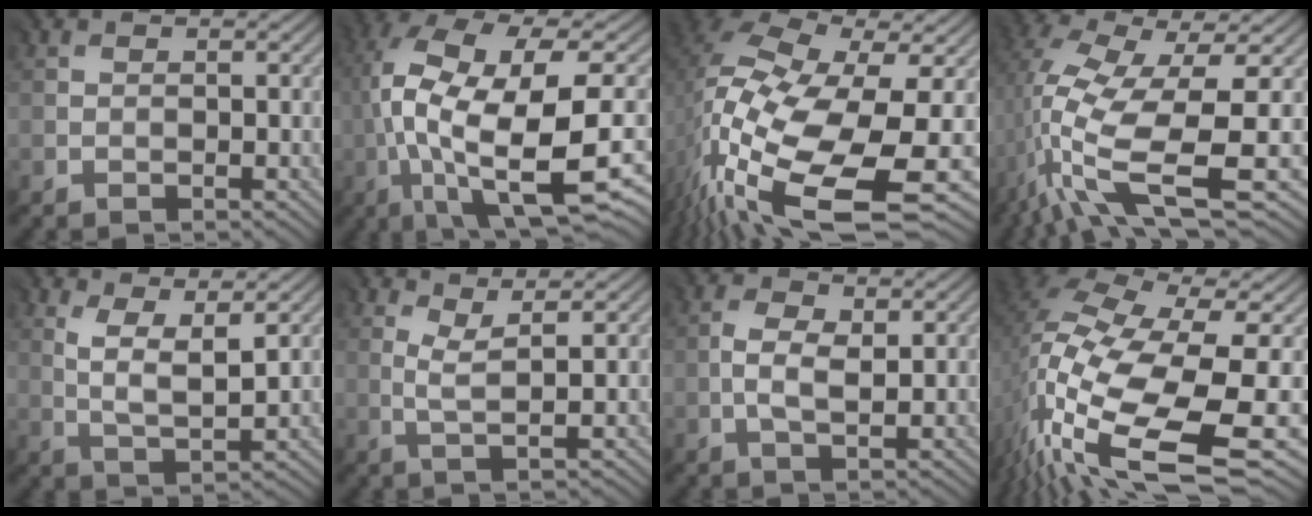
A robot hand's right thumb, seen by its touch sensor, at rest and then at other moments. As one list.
[{"total": 15.0, "force": [-2.5, 5.3, 13.8], "torque": [-0.275, -0.007, -0.026]}, {"total": 16.4, "force": [-3.7, 7.2, 14.2], "torque": [-0.328, -0.037, -0.052]}, {"total": 12.1, "force": [-2.6, 4.2, 11.1], "torque": [-0.252, -0.006, -0.035]}, {"total": 4.3, "force": [2.0, 1.1, 3.7], "torque": [-0.076, -0.005, 0.044]}, {"total": 2.3, "force": [1.0, -0.2, 2.0], "torque": [-0.047, -0.001, 0.024]}, {"total": 3.1, "force": [-0.2, 1.6, 2.7], "torque": [-0.068, 0.001, -0.003]}, {"total": 16.0, "force": [-4.6, 5.7, 14.3], "torque": [-0.332, -0.036, -0.062]}]